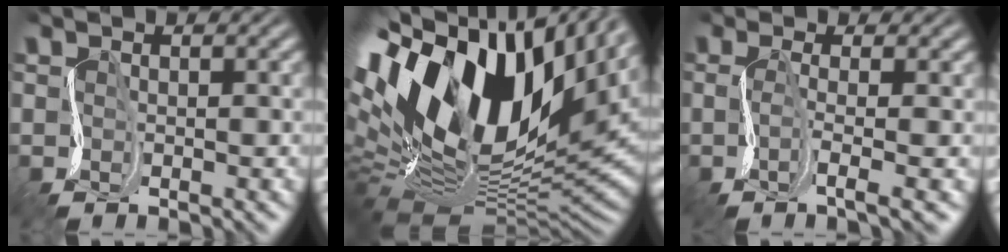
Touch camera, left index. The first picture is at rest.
{"total": 17.4, "force": [7.1, 9.3, 12.8], "torque": [-0.236, 0.020, 0.114]}
{"total": 2.9, "force": [-0.4, 0.4, 2.9], "torque": [-0.053, -0.006, -0.014]}